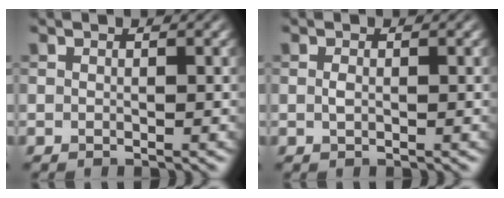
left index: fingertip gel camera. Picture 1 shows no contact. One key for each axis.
{"total": 0.7, "fx": 0.0, "fy": 0.3, "fz": 0.6, "tx": -0.015, "ty": -0.001, "tz": 0.000}